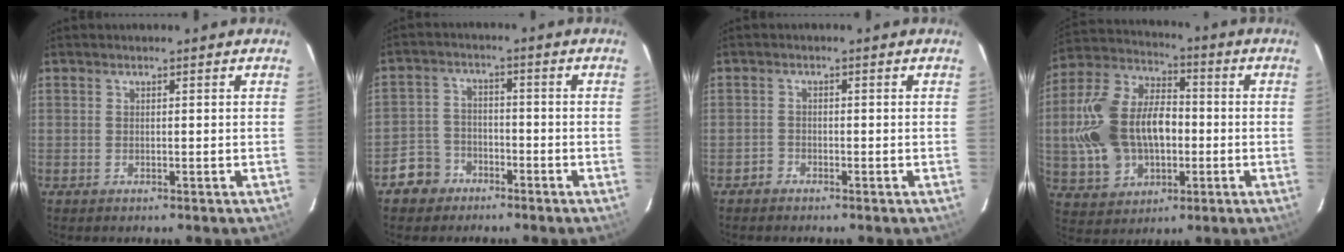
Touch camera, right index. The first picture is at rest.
{"total": 6.1, "force": [-3.9, 4.6, 0.7], "torque": [-0.029, 0.023, -0.069]}
{"total": 1.3, "force": [-1.1, 0.5, -0.1], "torque": [0.001, 0.004, -0.023]}
{"total": 18.0, "force": [-1.8, 12.1, 13.2], "torque": [-0.299, 0.020, -0.019]}